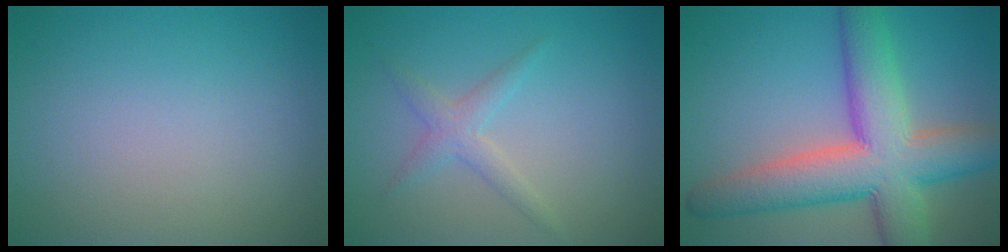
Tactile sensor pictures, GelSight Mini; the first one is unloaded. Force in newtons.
{"total": 1.9, "press": 1.9, "slide": 0.1}
{"total": 10.4, "press": 10.4, "slide": 0.4}